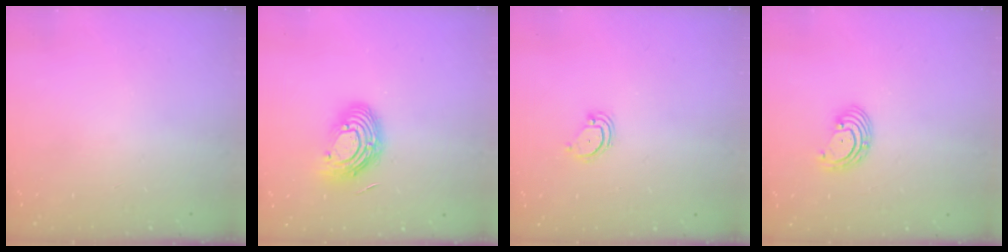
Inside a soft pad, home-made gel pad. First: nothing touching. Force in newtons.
{"total": 12.0, "press": 12.0, "slide": 1.1}
{"total": 3.3, "press": 3.3, "slide": 0.3}
{"total": 3.2, "press": 3.2, "slide": 0.2}